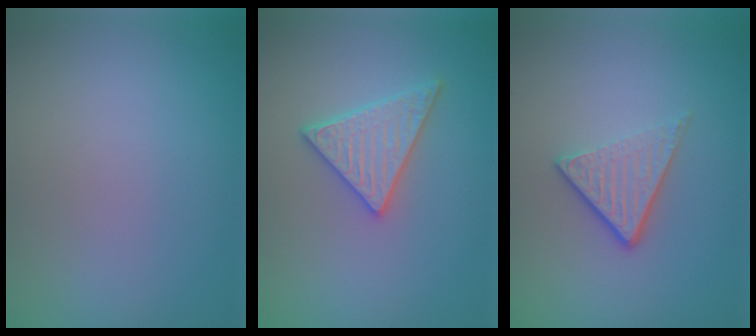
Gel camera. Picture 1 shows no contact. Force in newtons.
{"total": 3.5, "press": 3.3, "slide": 1.1}
{"total": 3.5, "press": 2.5, "slide": 2.5}